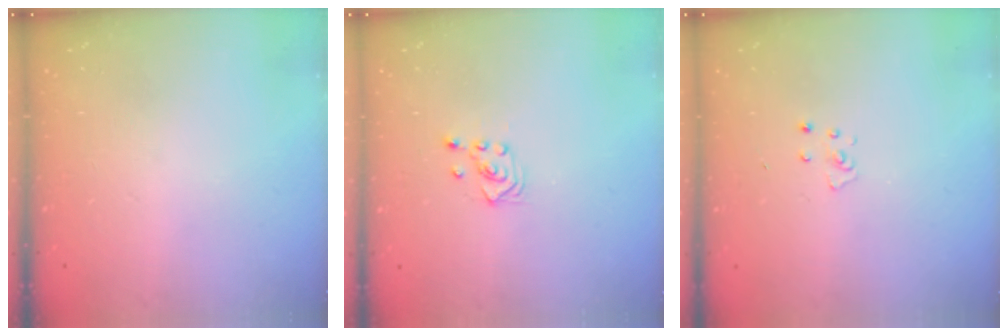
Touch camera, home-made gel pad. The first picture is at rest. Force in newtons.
{"total": 3.0, "press": 2.6, "slide": 1.5}
{"total": 2.6, "press": 2.6, "slide": 0.2}